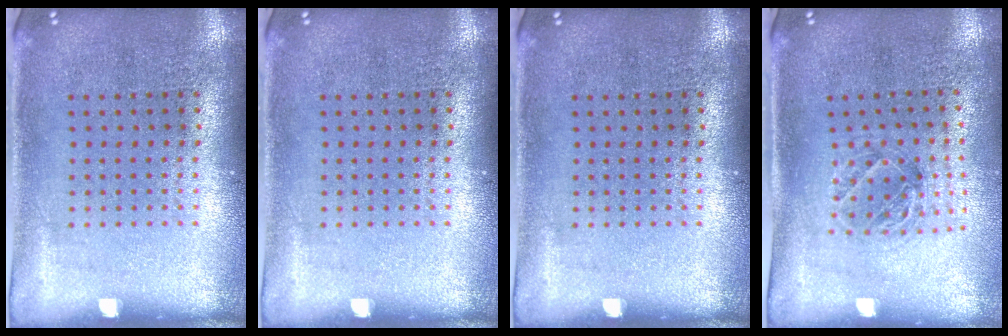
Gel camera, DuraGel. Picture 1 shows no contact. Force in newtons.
{"total": 0.0}
{"total": 0.0}
{"total": 1.1, "press": 1.1, "slide": 0.2}